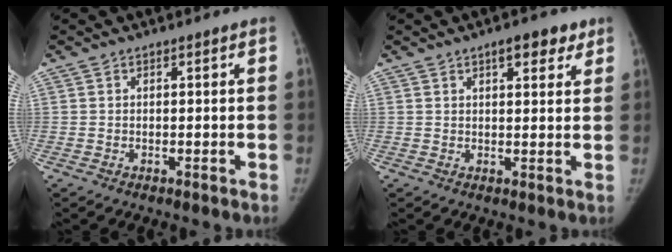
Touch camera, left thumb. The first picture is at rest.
{"total": 5.6, "force": [3.3, 2.4, 3.9], "torque": [-0.030, -0.011, 0.040]}